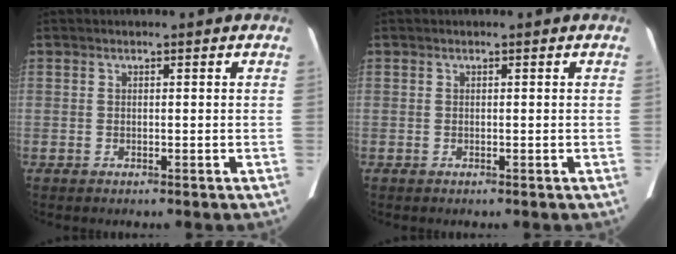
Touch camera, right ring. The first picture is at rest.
{"total": 0.0}